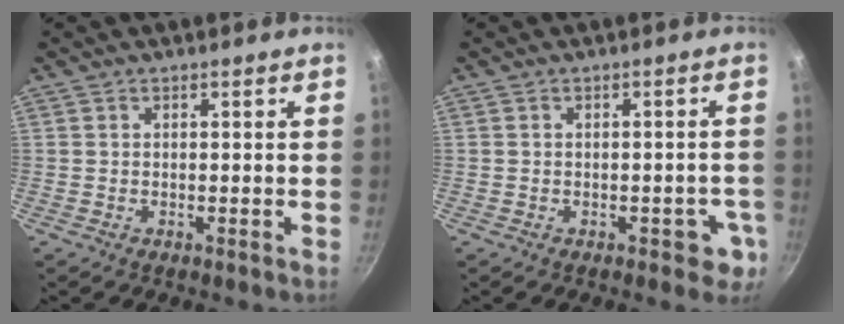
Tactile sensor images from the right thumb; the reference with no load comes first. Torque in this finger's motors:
{"motor_torque": [0.74, 0.30, -0.26, 0.10, 0.02]}